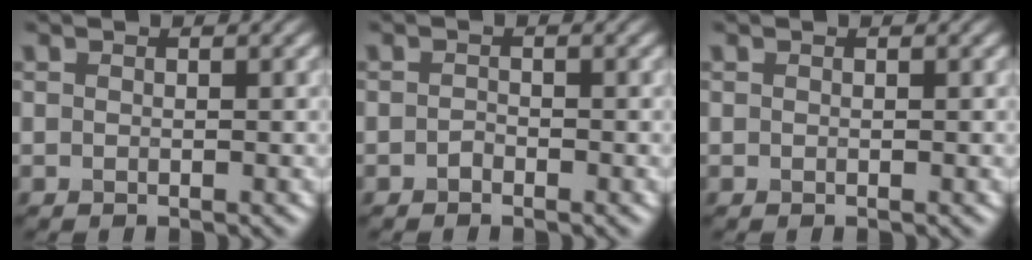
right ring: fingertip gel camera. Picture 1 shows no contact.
{"total": 0.6, "force": [-0.5, 0.3, 0.3], "torque": [-0.005, -0.001, -0.010]}
{"total": 0.0}